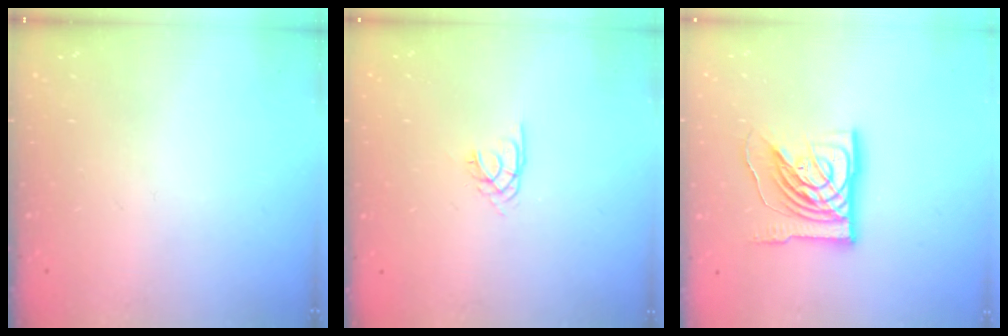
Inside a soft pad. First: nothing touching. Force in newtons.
{"total": 1.7, "press": 1.7, "slide": 0.1}
{"total": 15.9, "press": 15.7, "slide": 1.9}